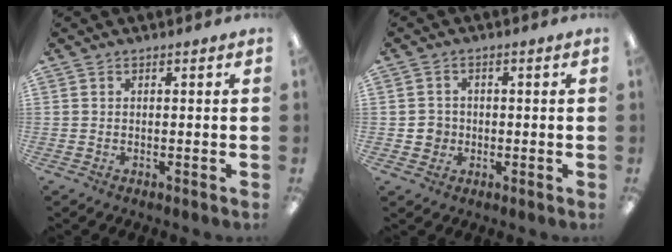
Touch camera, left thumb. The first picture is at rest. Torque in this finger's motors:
{"motor_torque": [-0.47, 0.48, -0.01, 0.09, 0.00]}